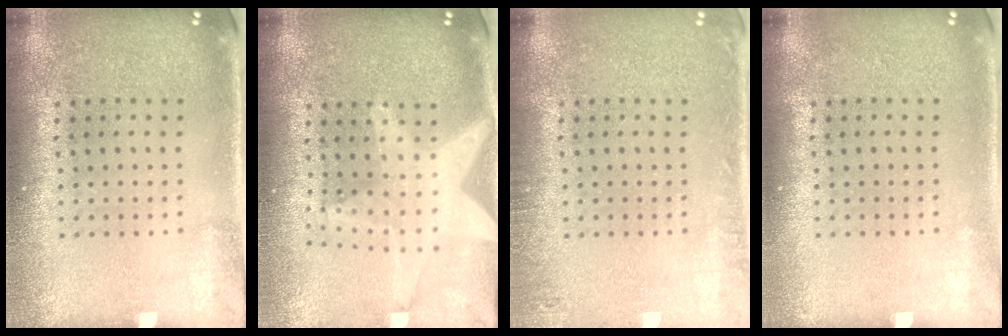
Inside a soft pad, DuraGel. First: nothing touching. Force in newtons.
{"total": 1.8, "press": 1.6, "slide": 0.8}
{"total": 1.4, "press": 1.4, "slide": 0.1}
{"total": 0.0}